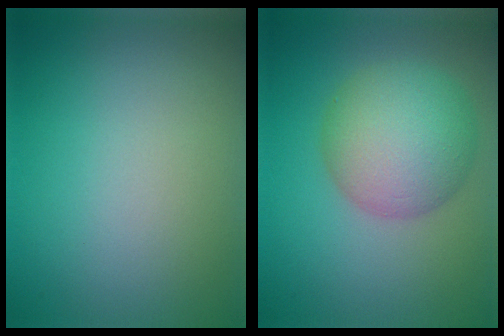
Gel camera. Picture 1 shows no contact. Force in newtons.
{"total": 7.3, "press": 7.3, "slide": 0.2}